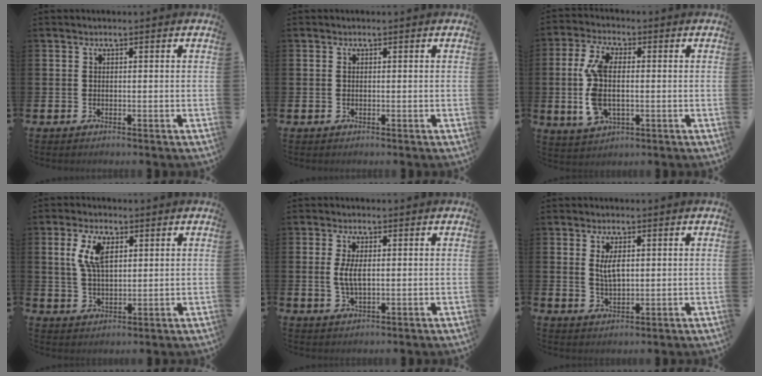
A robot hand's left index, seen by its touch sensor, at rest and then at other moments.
{"total": 0.0}
{"total": 8.1, "force": [0.3, 4.3, 6.9], "torque": [-0.156, 0.005, 0.000]}
{"total": 6.2, "force": [2.9, 3.0, 4.6], "torque": [-0.085, 0.000, 0.047]}
{"total": 3.6, "force": [0.5, 1.5, 3.3], "torque": [-0.064, 0.004, 0.008]}
{"total": 3.2, "force": [1.3, 1.3, 2.6], "torque": [-0.037, -0.002, 0.018]}